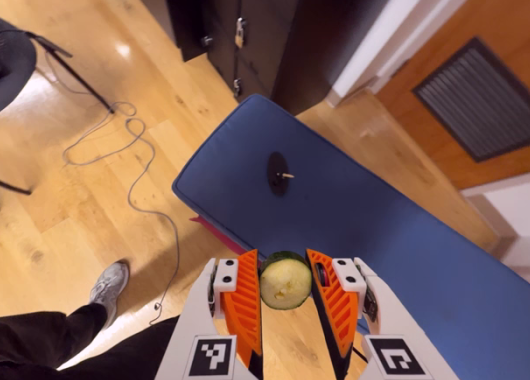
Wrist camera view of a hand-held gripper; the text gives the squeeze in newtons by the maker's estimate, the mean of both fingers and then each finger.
{"total": 9.2, "left": 10.2, "right": 8.2}